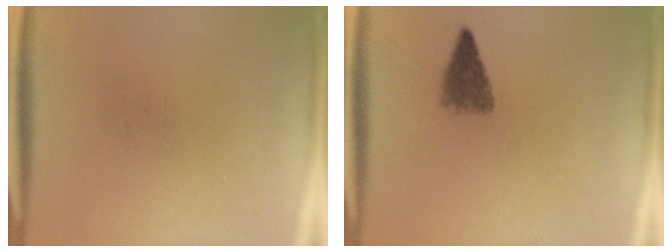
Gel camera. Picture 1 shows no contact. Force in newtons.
{"total": 3.4}